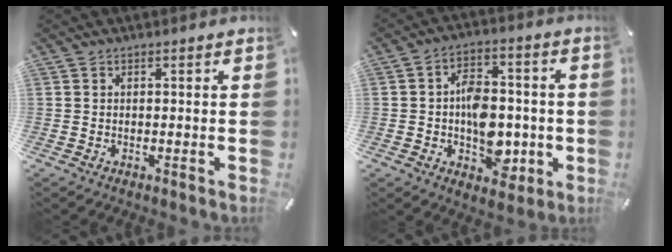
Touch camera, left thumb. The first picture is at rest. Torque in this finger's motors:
{"motor_torque": [1.26, 1.43, 0.87, 0.16, 0.23]}